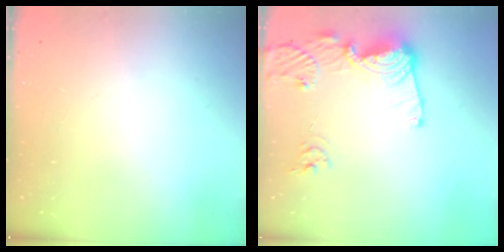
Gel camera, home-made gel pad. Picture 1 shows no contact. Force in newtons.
{"total": 15.3, "press": 15.2, "slide": 1.7}